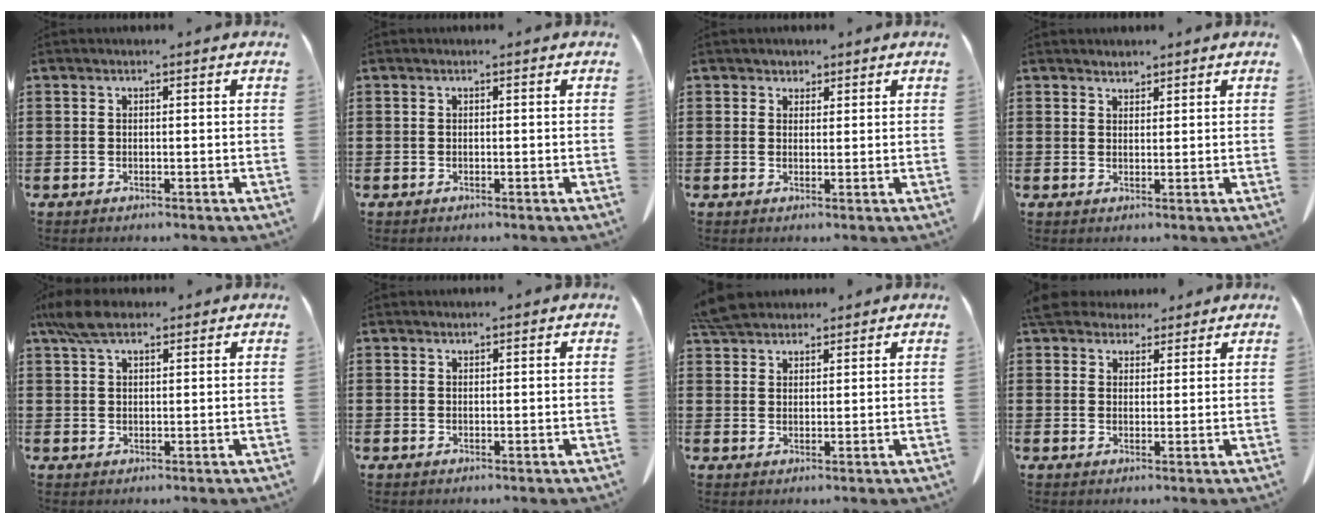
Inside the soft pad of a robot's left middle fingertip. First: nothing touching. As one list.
[{"total": 0.0}, {"total": 1.7, "force": [1.5, 0.9, 0.0], "torque": [0.002, -0.001, 0.028]}, {"total": 1.7, "force": [1.7, 0.4, -0.1], "torque": [-0.002, 0.001, 0.035]}, {"total": 5.5, "force": [3.8, 2.0, 3.4], "torque": [-0.077, 0.001, 0.073]}, {"total": 0.6, "force": [0.6, 0.1, 0.0], "torque": [-0.003, -0.003, 0.013]}, {"total": 5.1, "force": [4.8, 1.3, 1.3], "torque": [-0.041, -0.007, 0.094]}, {"total": 5.1, "force": [4.5, 1.9, 1.4], "torque": [-0.035, -0.006, 0.087]}]